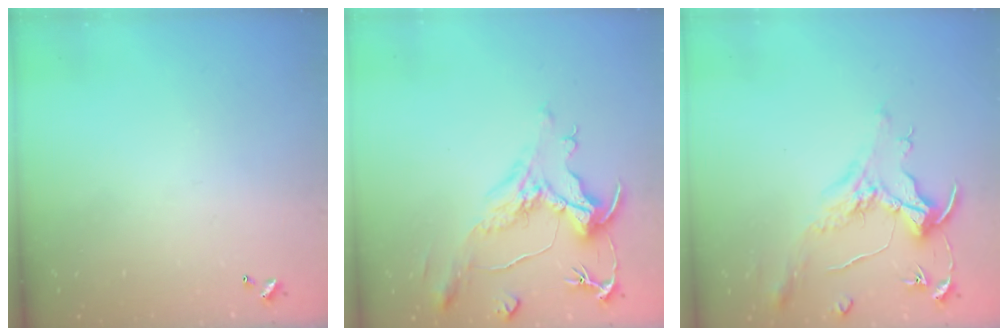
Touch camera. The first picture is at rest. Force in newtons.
{"total": 1.6, "press": 0.1, "slide": 1.6}
{"total": 1.5, "press": 1.3, "slide": 0.7}